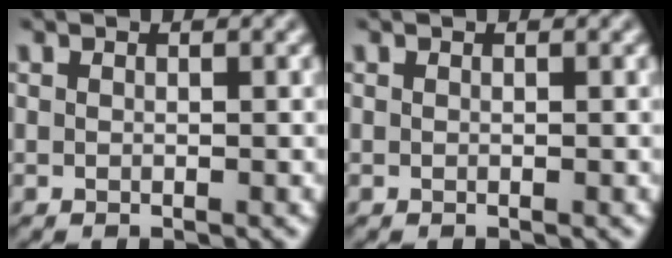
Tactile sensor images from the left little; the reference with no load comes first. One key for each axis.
{"total": 0.0}